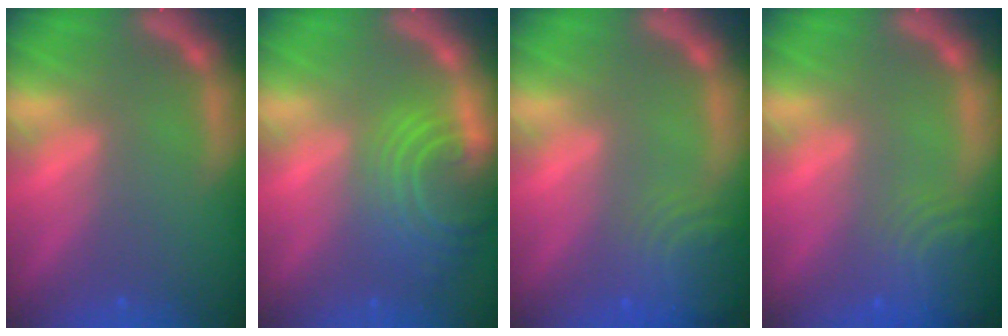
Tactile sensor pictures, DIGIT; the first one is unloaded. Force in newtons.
{"total": 8.1}
{"total": 6.1}
{"total": 6.6}